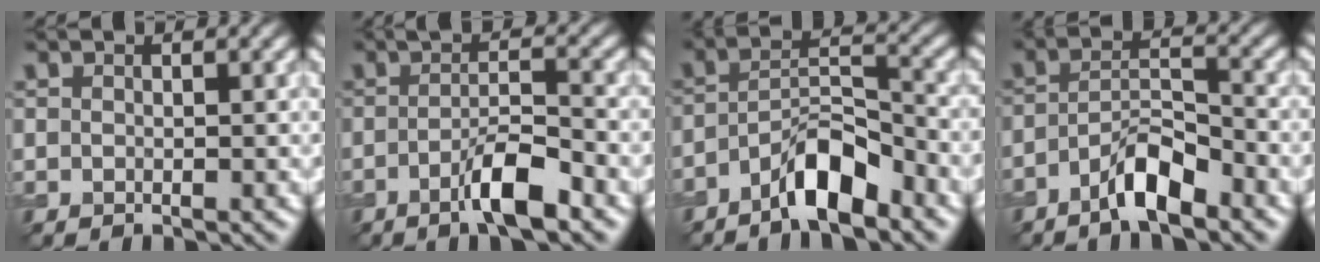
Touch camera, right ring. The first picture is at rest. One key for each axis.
{"total": 4.7, "fx": -2.1, "fy": 0.8, "fz": 4.1, "tx": -0.071, "ty": 0.007, "tz": -0.043}
{"total": 5.3, "fx": -3.6, "fy": 1.4, "fz": 3.6, "tx": -0.062, "ty": 0.010, "tz": -0.067}
{"total": 4.4, "fx": -2.9, "fy": 1.1, "fz": 3.1, "tx": -0.057, "ty": 0.009, "tz": -0.057}